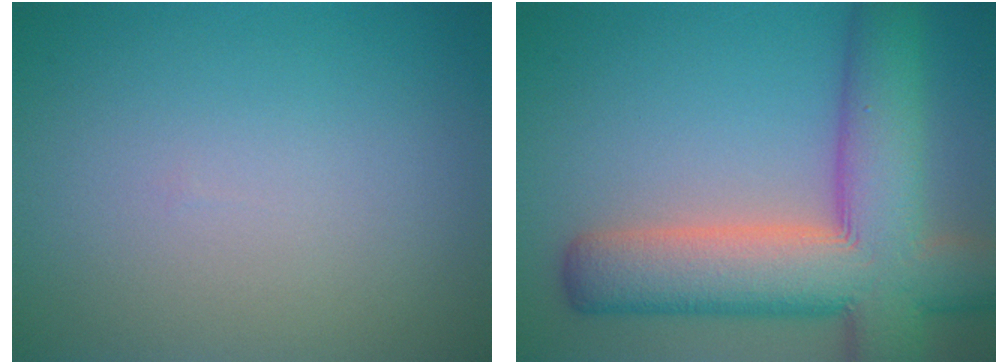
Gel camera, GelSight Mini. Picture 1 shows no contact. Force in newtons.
{"total": 11.7, "press": 11.7, "slide": 0.7}